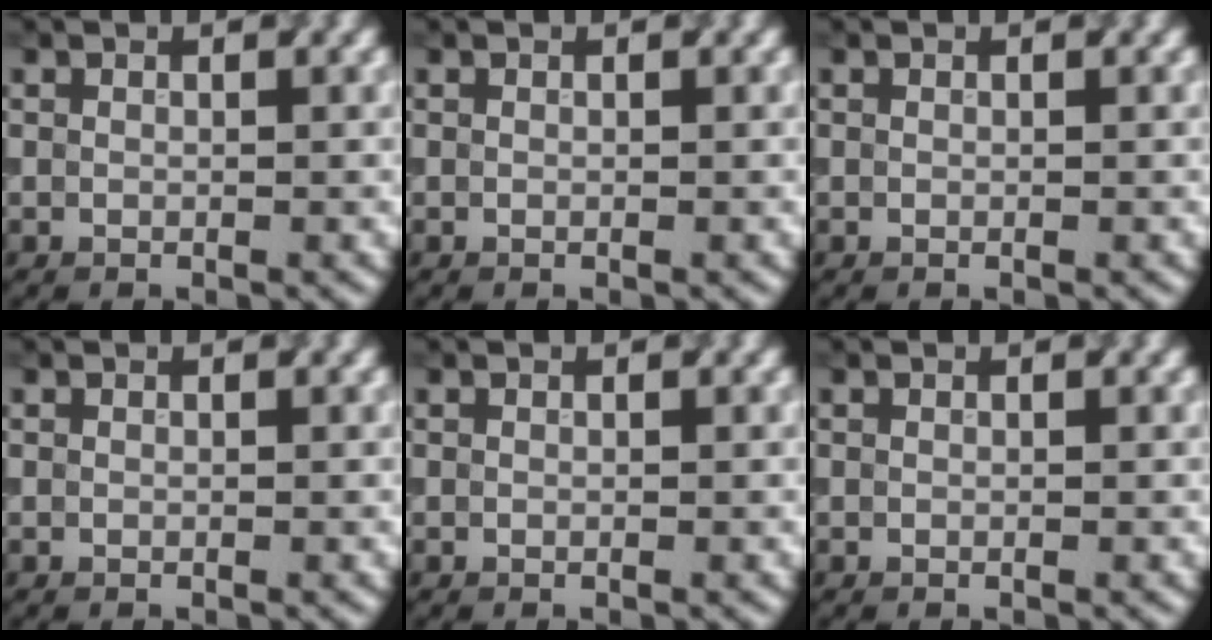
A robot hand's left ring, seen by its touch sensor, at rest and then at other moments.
{"total": 0.0}
{"total": 0.0}
{"total": 0.0}
{"total": 0.0}
{"total": 0.0}